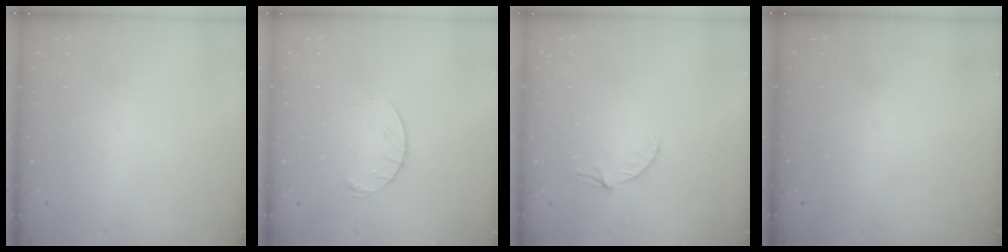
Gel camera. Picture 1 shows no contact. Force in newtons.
{"total": 6.0, "press": 6.0, "slide": 0.8}
{"total": 4.7, "press": 4.7, "slide": 0.4}
{"total": 0.0}